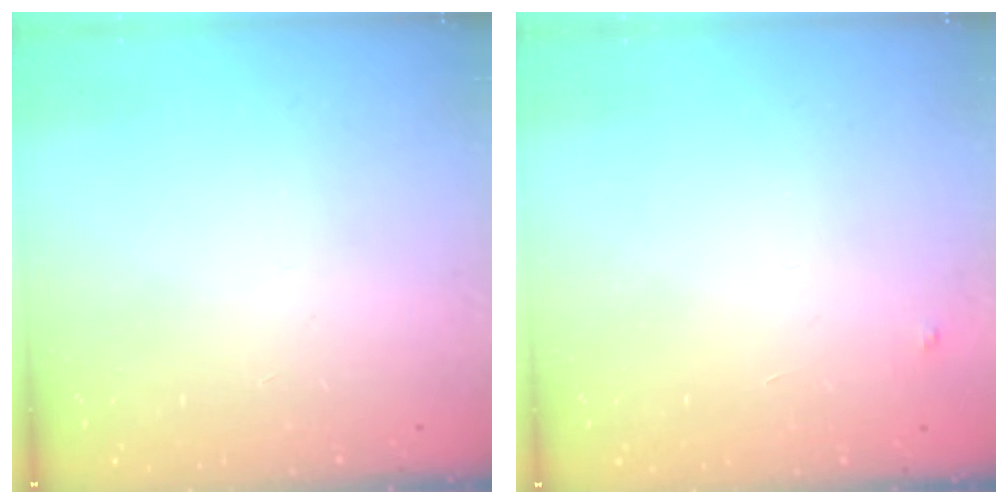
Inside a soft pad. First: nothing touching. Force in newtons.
{"total": 4.0, "press": 4.0, "slide": 0.2}